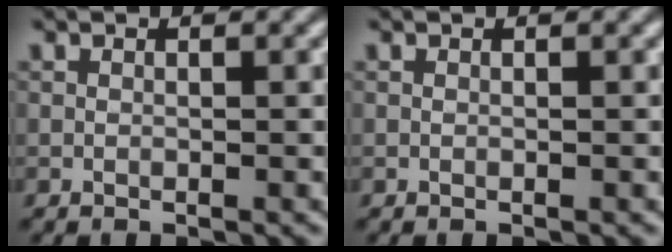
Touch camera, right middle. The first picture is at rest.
{"total": 0.0}